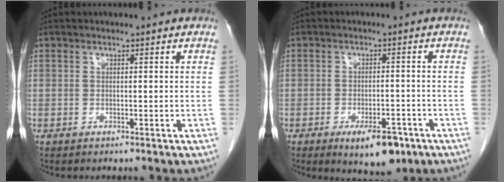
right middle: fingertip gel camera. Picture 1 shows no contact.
{"total": 7.4, "force": [-4.4, 3.1, 5.2], "torque": [-0.068, -0.004, -0.056]}